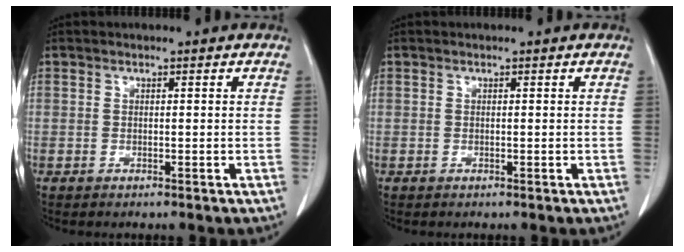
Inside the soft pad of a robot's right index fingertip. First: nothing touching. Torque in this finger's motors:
{"motor_torque": [0.00, 0.00, 0.00, 0.00]}